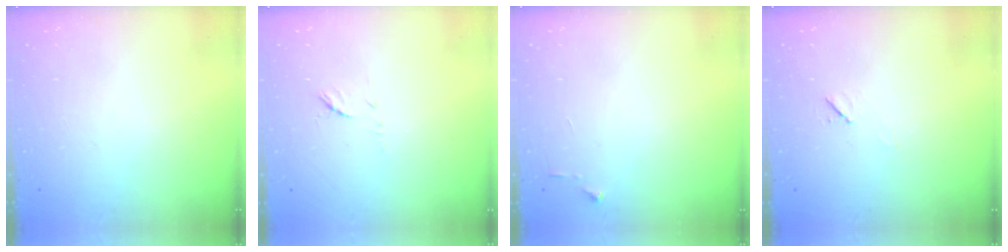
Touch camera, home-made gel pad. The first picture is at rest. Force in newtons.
{"total": 6.4, "press": 6.3, "slide": 0.8}
{"total": 3.2, "press": 3.2, "slide": 0.4}
{"total": 4.8, "press": 4.4, "slide": 2.0}